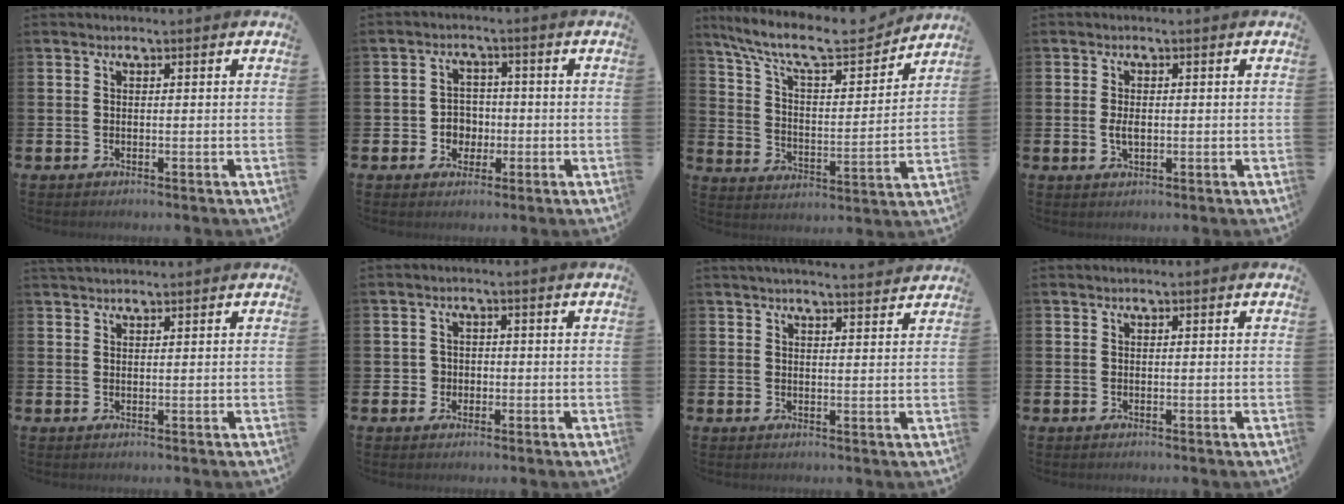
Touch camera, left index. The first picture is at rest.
{"total": 3.5, "force": [-0.6, 3.3, 1.0], "torque": [-0.024, 0.001, -0.020]}
{"total": 10.5, "force": [9.3, 2.4, 4.2], "torque": [-0.118, -0.060, 0.157]}
{"total": 2.1, "force": [-0.1, 1.2, 1.8], "torque": [-0.027, 0.000, -0.005]}
{"total": 1.5, "force": [1.5, 0.2, 0.2], "torque": [-0.003, -0.001, 0.027]}
{"total": 2.1, "force": [-0.5, 2.1, 0.2], "torque": [-0.003, 0.005, -0.016]}
{"total": 3.1, "force": [3.0, -0.1, 0.4], "torque": [-0.003, -0.018, 0.052]}
{"total": 0.0}